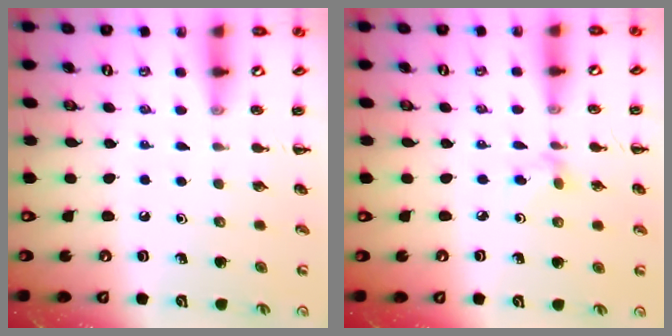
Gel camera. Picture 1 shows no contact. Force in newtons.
{"total": 3.3, "press": 3.0, "slide": 1.2}